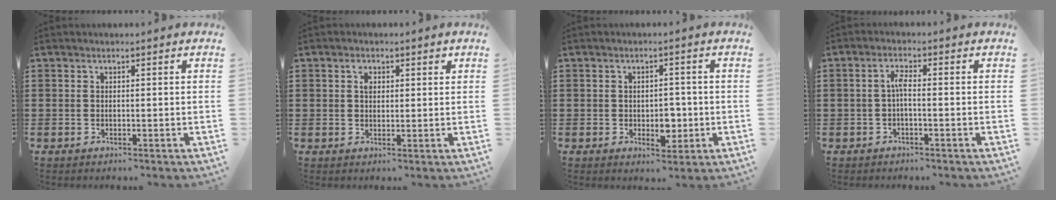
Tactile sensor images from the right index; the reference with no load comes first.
{"total": 2.0, "force": [0.8, 1.4, 1.2], "torque": [-0.019, 0.006, 0.012]}
{"total": 3.9, "force": [-0.8, 2.4, 3.0], "torque": [-0.049, 0.000, -0.017]}
{"total": 2.4, "force": [-0.5, 0.5, 2.3], "torque": [-0.044, 0.005, -0.011]}